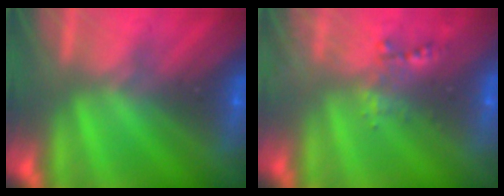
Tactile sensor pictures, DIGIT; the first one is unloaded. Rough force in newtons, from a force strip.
{"total": 2.4}